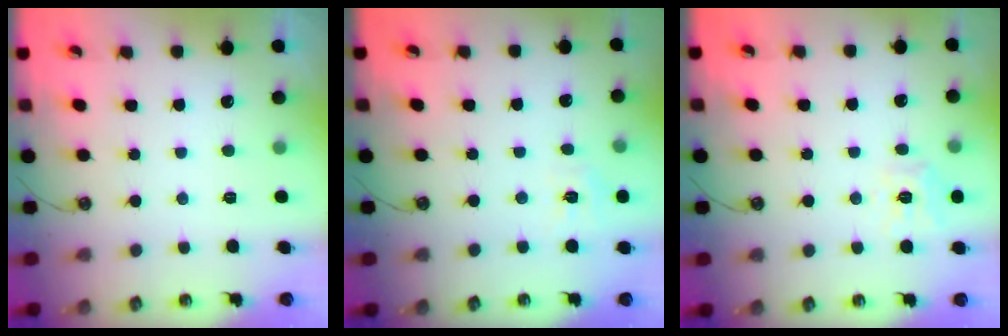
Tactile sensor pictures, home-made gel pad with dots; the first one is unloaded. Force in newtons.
{"total": 5.7, "press": 5.7, "slide": 0.6}
{"total": 10.0, "press": 9.9, "slide": 1.1}